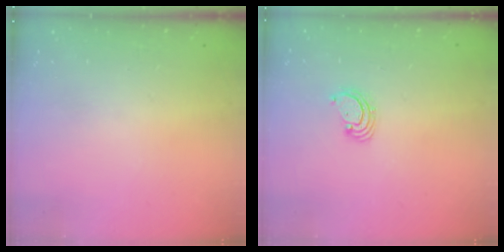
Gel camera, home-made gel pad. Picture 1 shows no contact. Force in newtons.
{"total": 3.3, "press": 3.3, "slide": 0.3}